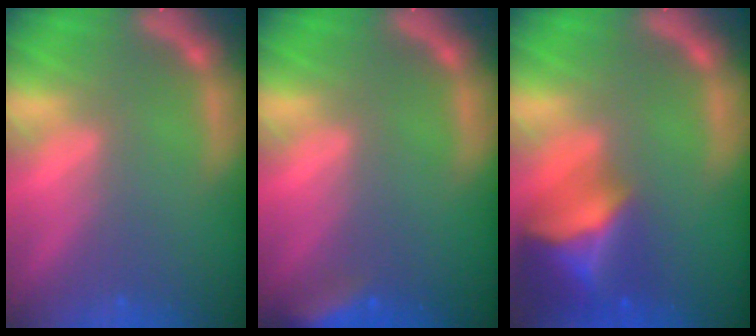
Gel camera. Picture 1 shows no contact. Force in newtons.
{"total": 4.0}
{"total": 8.9}